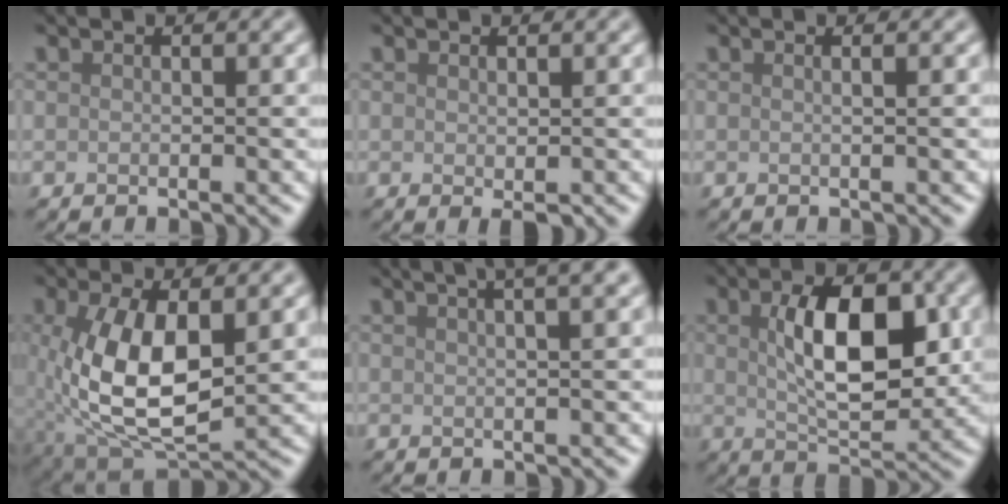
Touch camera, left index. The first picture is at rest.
{"total": 1.0, "force": [0.0, 0.2, 1.0], "torque": [-0.015, -0.003, 0.000]}
{"total": 1.4, "force": [0.3, 0.6, 1.2], "torque": [-0.008, 0.003, -0.010]}
{"total": 8.6, "force": [0.5, 4.2, 7.5], "torque": [-0.159, -0.012, 0.018]}
{"total": 8.6, "force": [5.3, 3.4, 5.9], "torque": [-0.027, 0.061, 0.031]}
{"total": 8.0, "force": [1.2, 3.6, 7.0], "torque": [-0.113, 0.001, 0.024]}